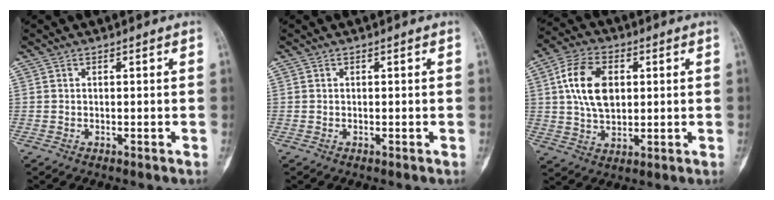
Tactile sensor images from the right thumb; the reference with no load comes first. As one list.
[{"total": 0.0}, {"total": 11.8, "force": [2.4, 7.5, 8.8], "torque": [-0.153, 0.003, 0.042]}]